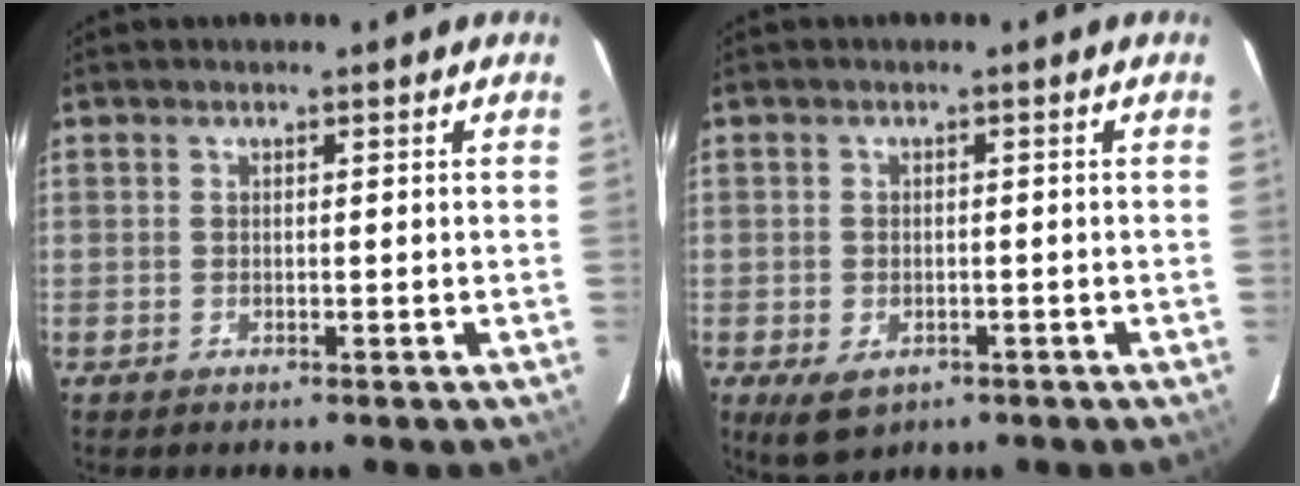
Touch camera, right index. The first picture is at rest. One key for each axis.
{"total": 4.9, "fx": -2.4, "fy": 3.1, "fz": 2.9, "tx": -0.060, "ty": -0.013, "tz": -0.035}